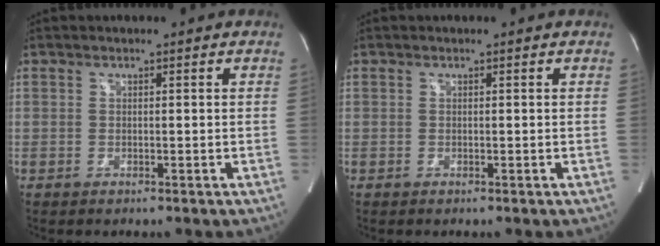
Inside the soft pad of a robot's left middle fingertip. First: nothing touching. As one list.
[{"total": 0.0}]